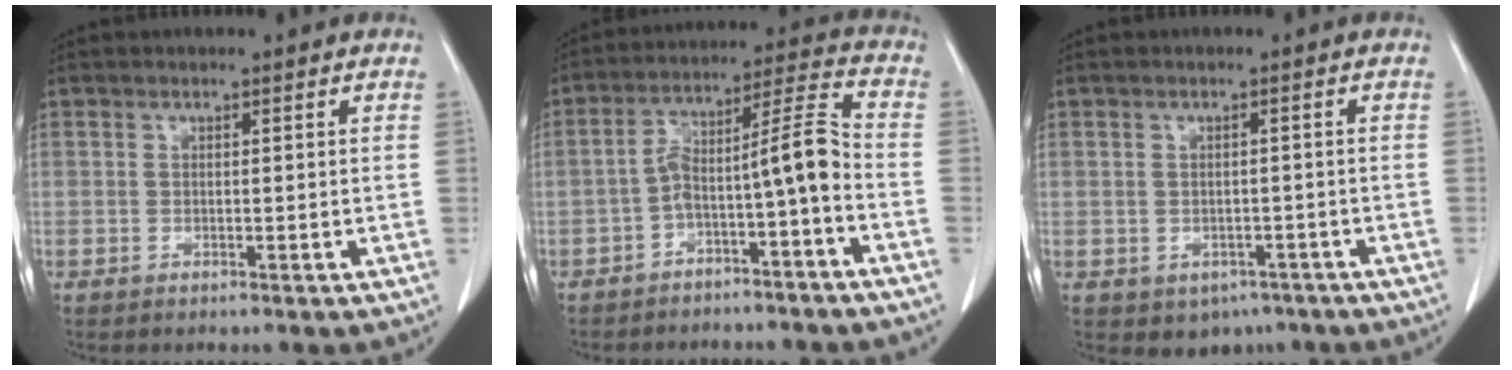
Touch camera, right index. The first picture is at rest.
{"total": 9.4, "force": [-4.2, 0.5, 8.4], "torque": [-0.132, 0.049, -0.064]}
{"total": 4.1, "force": [-2.3, 3.2, 1.2], "torque": [-0.007, 0.005, -0.022]}